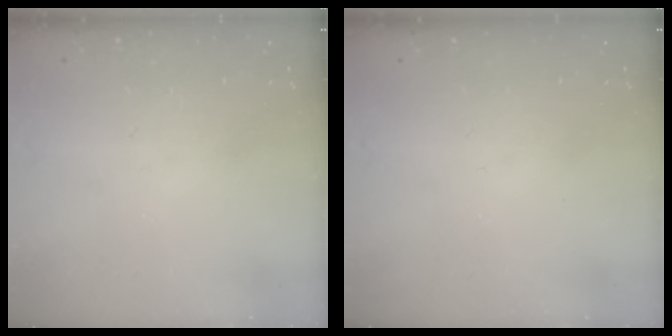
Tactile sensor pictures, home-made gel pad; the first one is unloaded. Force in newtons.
{"total": 0.0}